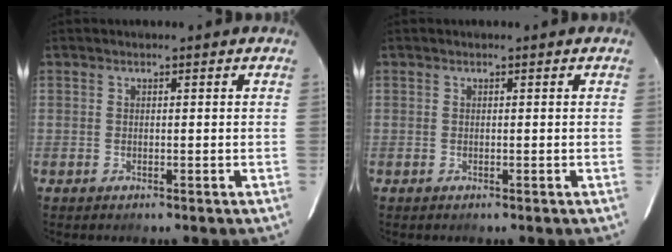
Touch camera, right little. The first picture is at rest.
{"total": 0.0}